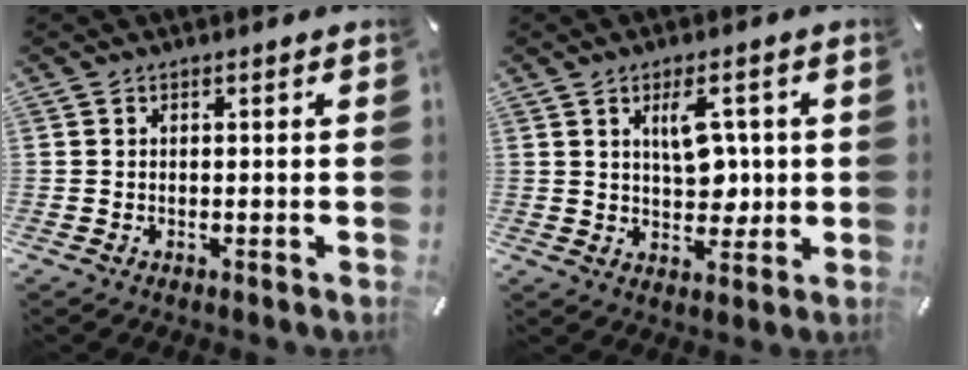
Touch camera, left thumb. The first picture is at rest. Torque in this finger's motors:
{"motor_torque": [0.76, 0.76, 0.58, -0.43, 0.18]}